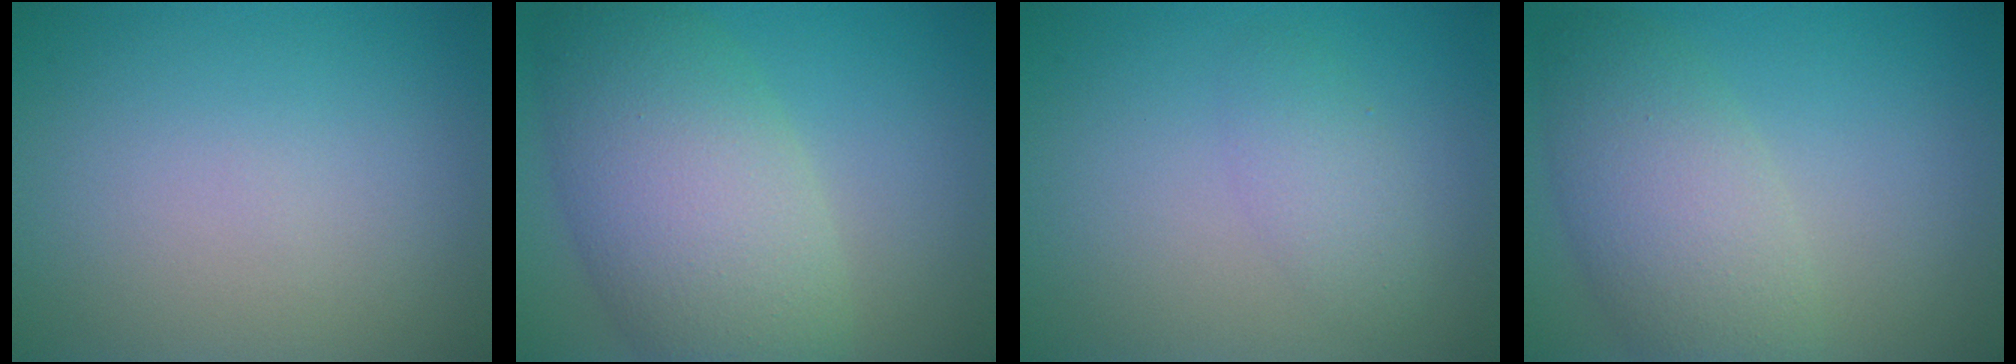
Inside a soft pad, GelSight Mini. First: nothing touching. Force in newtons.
{"total": 9.3, "press": 9.3, "slide": 0.5}
{"total": 1.9, "press": 1.9, "slide": 0.1}
{"total": 5.7, "press": 5.7, "slide": 0.3}